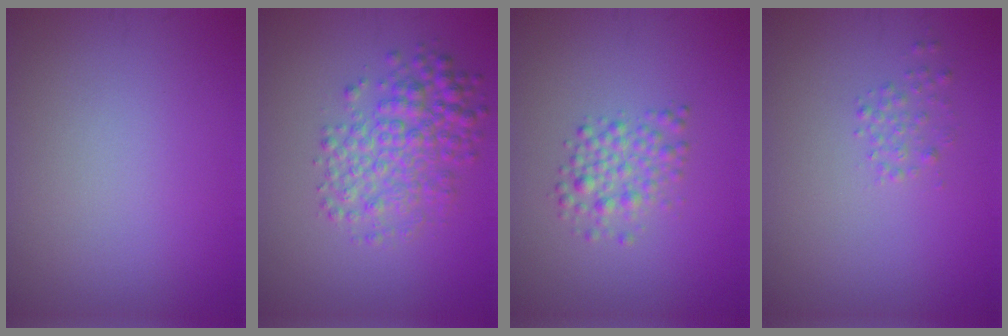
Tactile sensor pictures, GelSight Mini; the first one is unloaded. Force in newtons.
{"total": 4.8, "press": 4.8, "slide": 0.1}
{"total": 2.5, "press": 2.5, "slide": 0.0}
{"total": 1.1, "press": 1.1, "slide": 0.0}